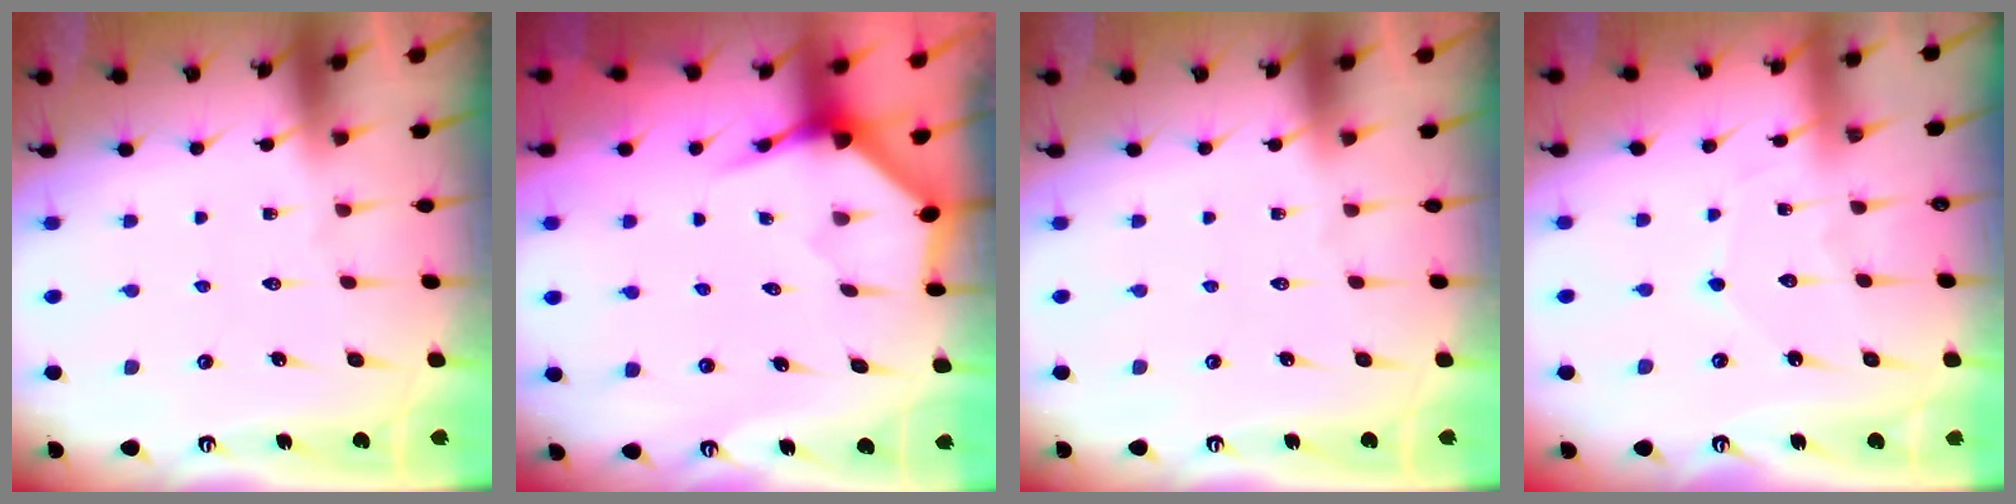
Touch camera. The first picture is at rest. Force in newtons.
{"total": 3.8, "press": 3.8, "slide": 0.1}
{"total": 0.0}
{"total": 4.0, "press": 4.0, "slide": 0.1}